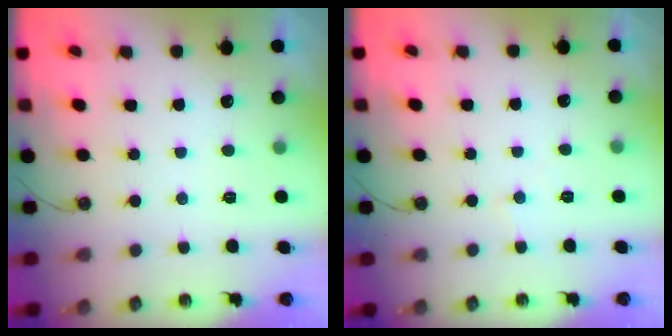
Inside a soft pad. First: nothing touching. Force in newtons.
{"total": 3.2, "press": 3.1, "slide": 0.5}